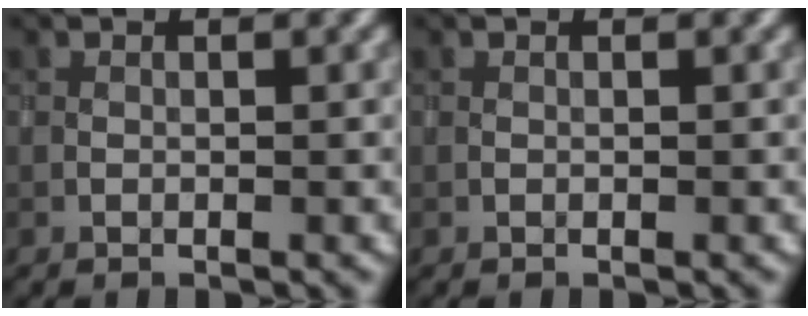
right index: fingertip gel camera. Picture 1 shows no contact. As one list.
[{"total": 0.0}]